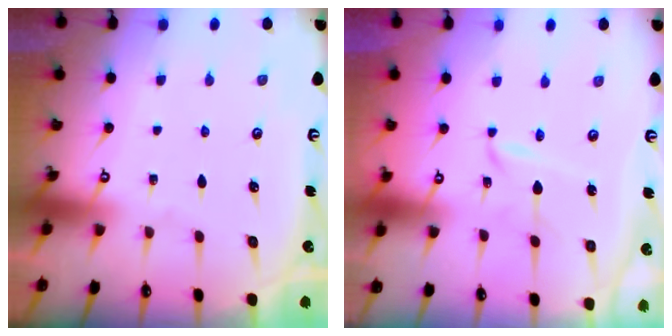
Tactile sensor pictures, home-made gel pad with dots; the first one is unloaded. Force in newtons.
{"total": 2.3, "press": 2.3, "slide": 0.2}